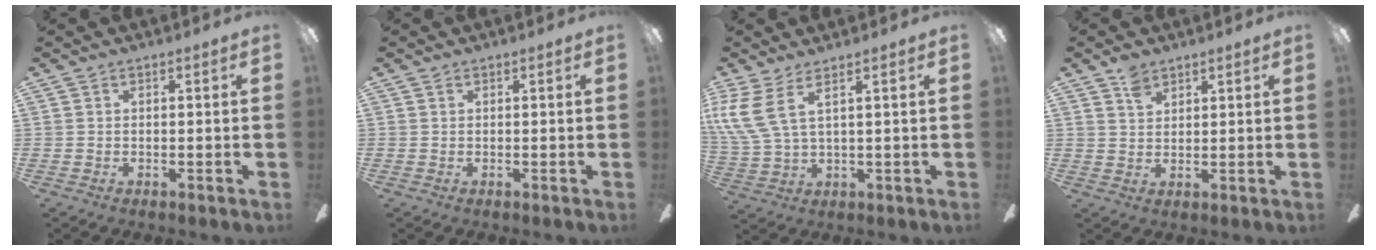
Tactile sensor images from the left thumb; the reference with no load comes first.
{"total": 0.0}
{"total": 8.3, "force": [4.4, 3.0, 6.4], "torque": [-0.153, -0.016, 0.082]}
{"total": 3.8, "force": [2.8, 2.2, 1.3], "torque": [-0.015, -0.010, 0.051]}